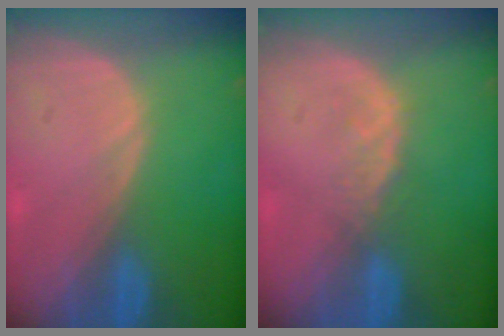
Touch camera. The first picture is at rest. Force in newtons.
{"total": 1.9, "press": 1.9, "slide": 0.3}